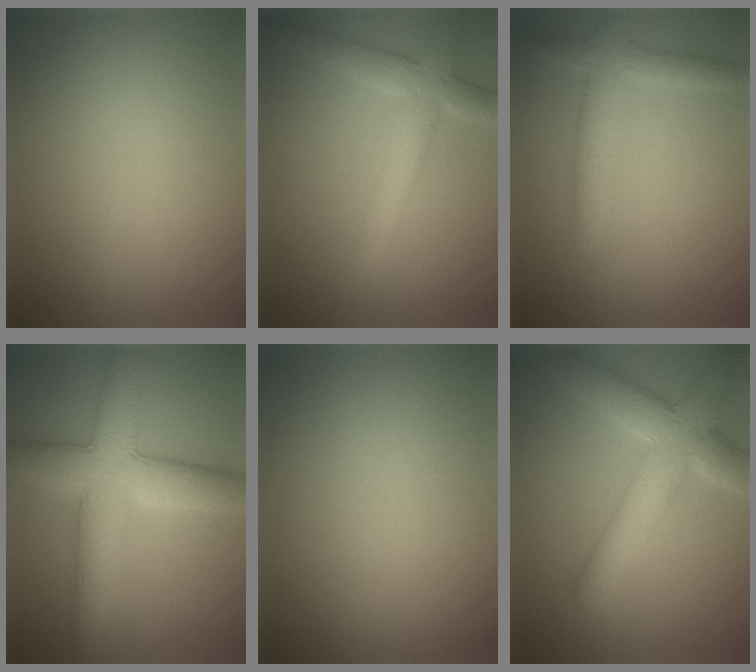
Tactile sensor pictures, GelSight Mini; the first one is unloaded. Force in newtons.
{"total": 4.4, "press": 4.4, "slide": 0.3}
{"total": 2.9, "press": 2.9, "slide": 0.2}
{"total": 7.8, "press": 7.8, "slide": 0.2}
{"total": 0.0}
{"total": 7.0, "press": 7.0, "slide": 0.4}